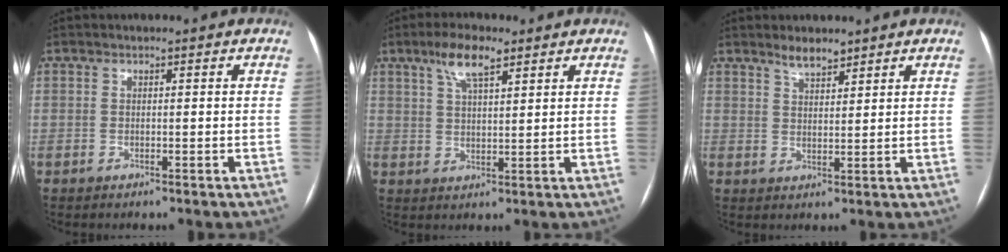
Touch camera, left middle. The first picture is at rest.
{"total": 6.0, "force": [3.8, 1.4, 4.4], "torque": [-0.092, 0.009, 0.070]}
{"total": 3.1, "force": [2.7, 0.7, 1.3], "torque": [-0.029, -0.001, 0.048]}